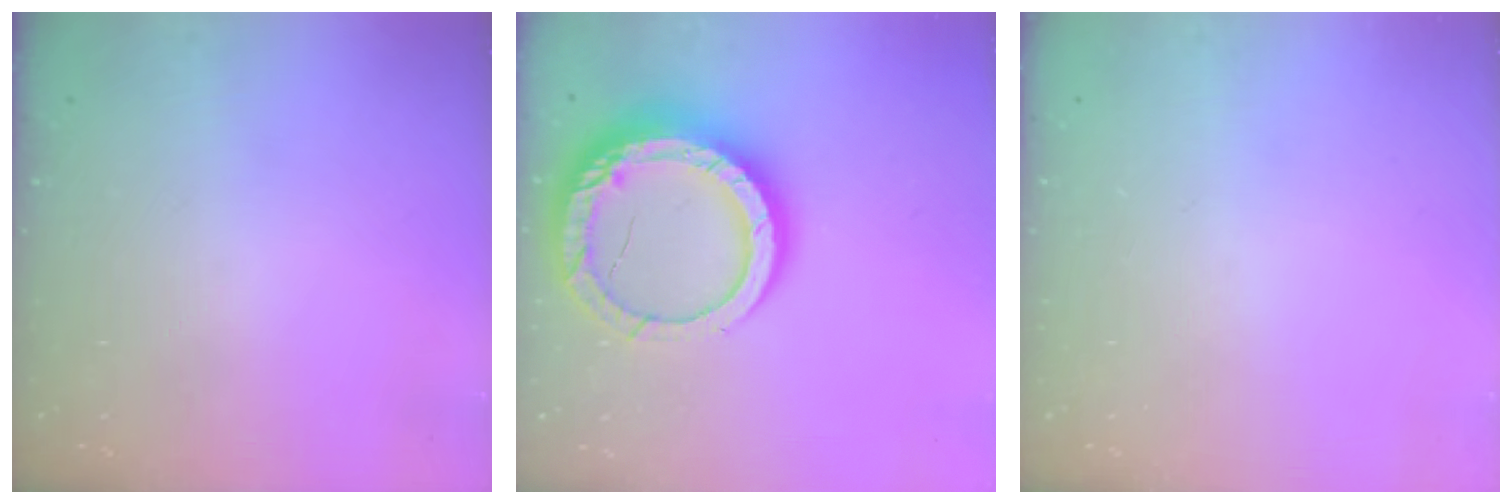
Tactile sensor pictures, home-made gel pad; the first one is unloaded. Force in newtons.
{"total": 16.4, "press": 16.3, "slide": 1.7}
{"total": 0.0}